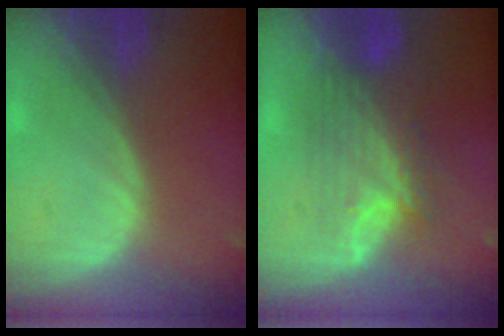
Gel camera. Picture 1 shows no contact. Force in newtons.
{"total": 7.7, "press": 7.3, "slide": 2.5}